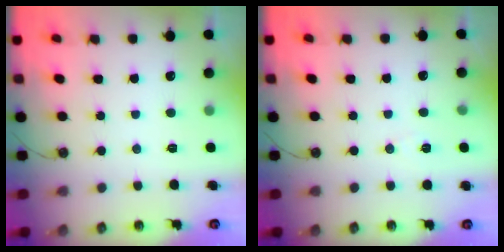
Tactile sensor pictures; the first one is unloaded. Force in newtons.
{"total": 4.5, "press": 3.2, "slide": 3.1}